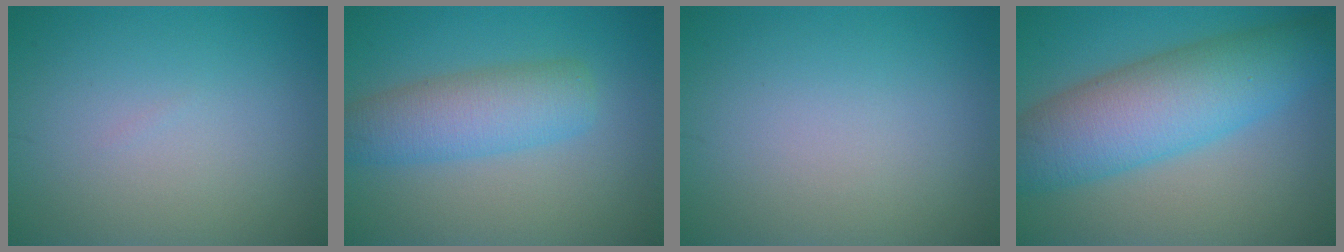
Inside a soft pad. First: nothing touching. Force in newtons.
{"total": 5.1, "press": 5.1, "slide": 0.2}
{"total": 0.0}
{"total": 9.2, "press": 9.2, "slide": 0.1}